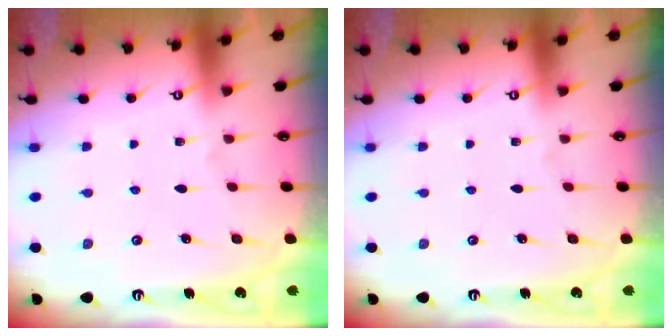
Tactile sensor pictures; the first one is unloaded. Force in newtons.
{"total": 0.0}